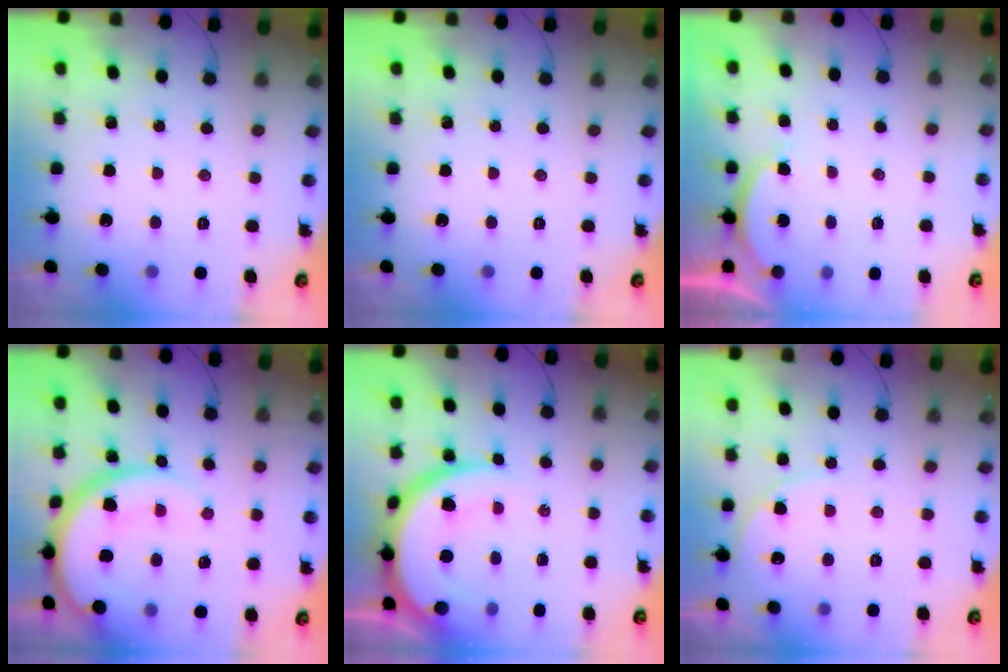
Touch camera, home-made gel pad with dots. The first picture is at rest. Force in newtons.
{"total": 0.0}
{"total": 3.0, "press": 3.0, "slide": 0.6}
{"total": 15.2, "press": 15.1, "slide": 1.8}
{"total": 16.2, "press": 16.1, "slide": 1.6}
{"total": 6.5, "press": 6.5, "slide": 0.6}